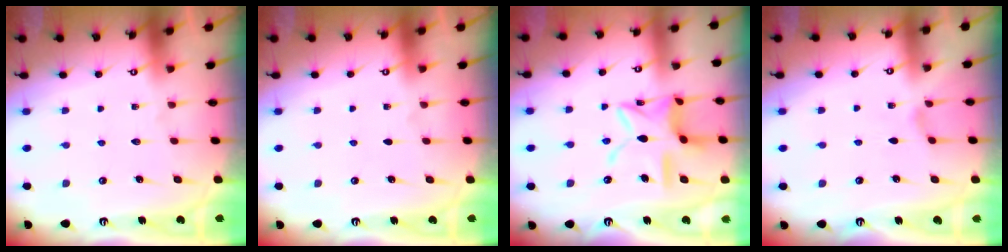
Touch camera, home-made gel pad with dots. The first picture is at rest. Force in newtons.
{"total": 0.0}
{"total": 13.4, "press": 13.4, "slide": 0.8}
{"total": 1.0, "press": 1.0, "slide": 0.2}